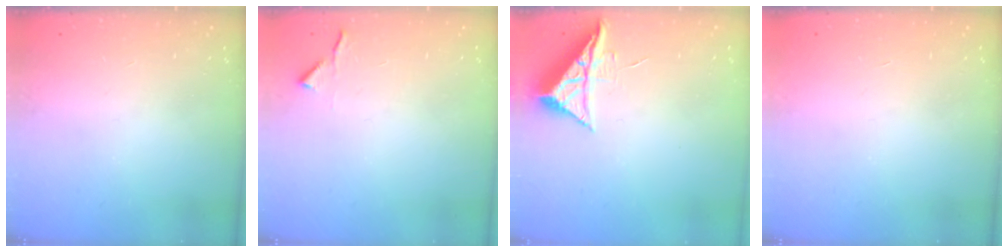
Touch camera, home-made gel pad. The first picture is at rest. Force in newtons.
{"total": 4.2, "press": 4.1, "slide": 0.6}
{"total": 7.1, "press": 7.1, "slide": 0.2}
{"total": 1.5, "press": 1.5, "slide": 0.1}